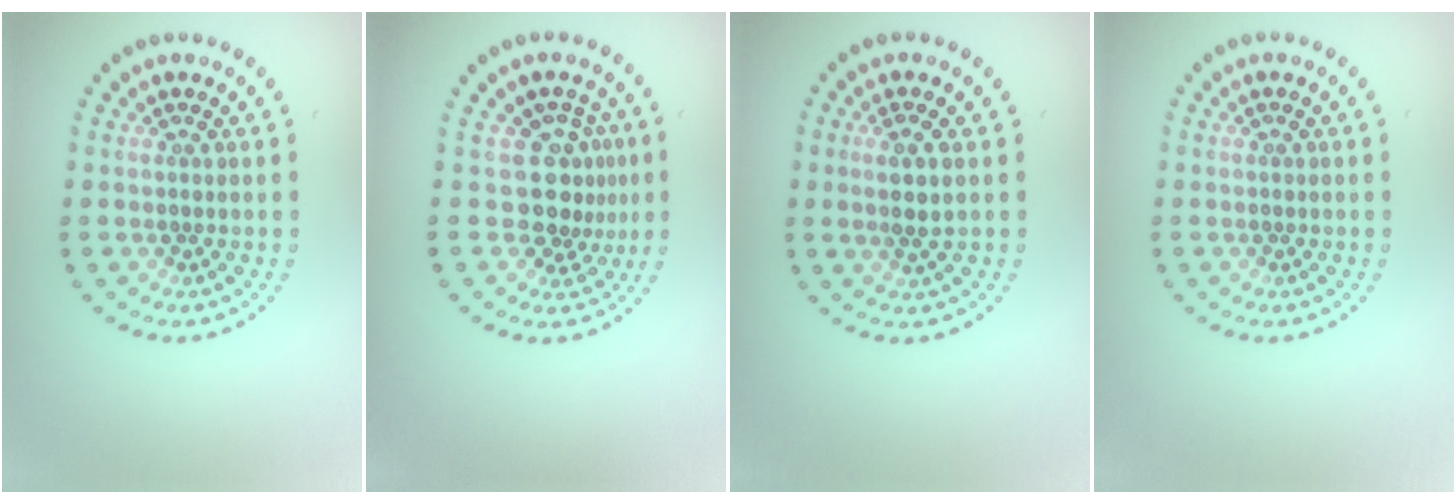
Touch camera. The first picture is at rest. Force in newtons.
{"total": 3.6, "press": 2.6, "slide": 2.5}
{"total": 2.5, "press": 2.2, "slide": 1.1}
{"total": 0.0}